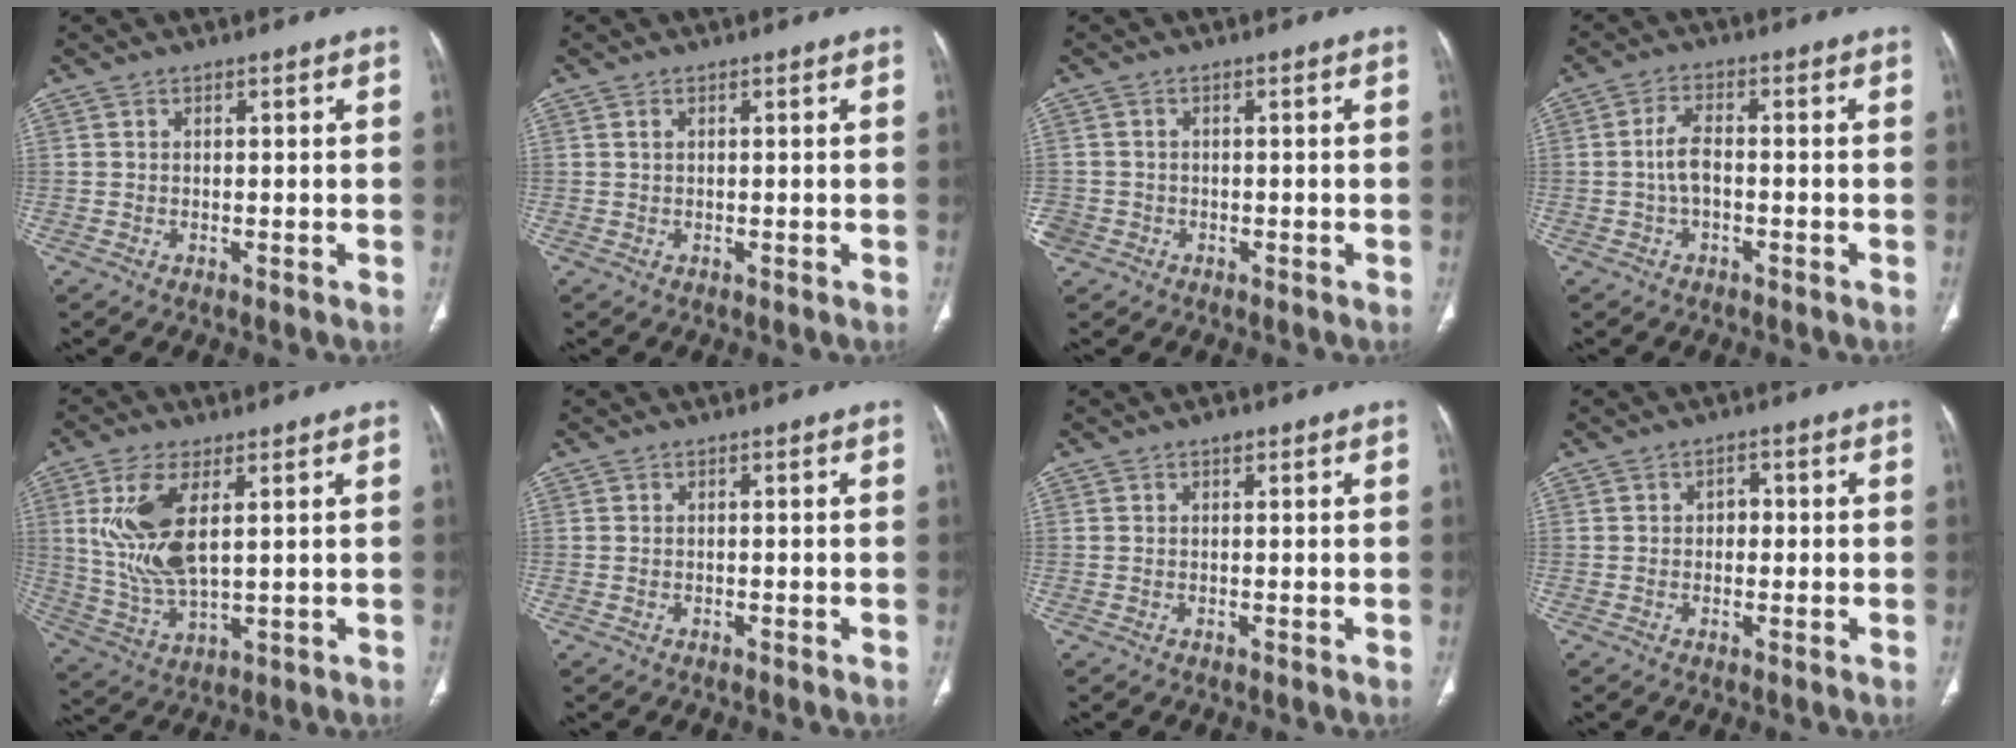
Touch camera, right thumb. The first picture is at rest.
{"total": 0.6, "force": [0.3, 0.4, 0.4], "torque": [-0.011, 0.002, 0.006]}
{"total": 3.5, "force": [-1.5, 3.0, 0.8], "torque": [-0.019, 0.011, -0.028]}
{"total": 4.2, "force": [-0.7, 2.1, 3.6], "torque": [-0.074, 0.014, -0.015]}
{"total": 13.1, "force": [3.4, 5.7, 11.2], "torque": [-0.241, -0.016, 0.077]}
{"total": 0.0}
{"total": 1.0, "force": [0.7, 0.6, 0.6], "torque": [0.001, 0.000, 0.006]}
{"total": 2.2, "force": [0.0, 1.7, 1.4], "torque": [-0.005, 0.007, -0.005]}